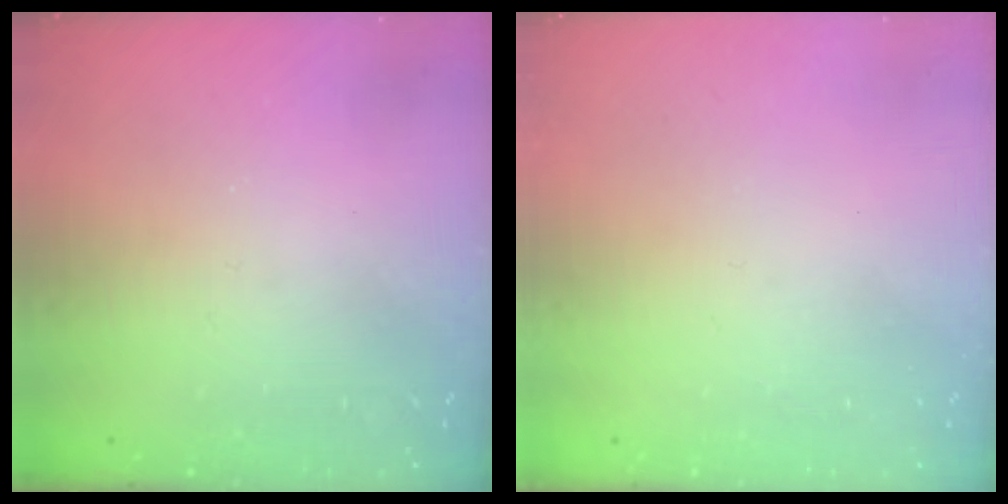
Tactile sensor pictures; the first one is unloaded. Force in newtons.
{"total": 0.0}